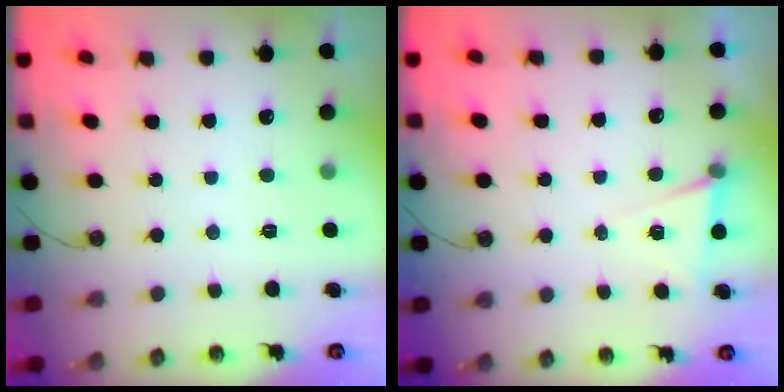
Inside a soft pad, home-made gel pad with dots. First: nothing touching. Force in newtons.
{"total": 5.8, "press": 3.5, "slide": 4.6}